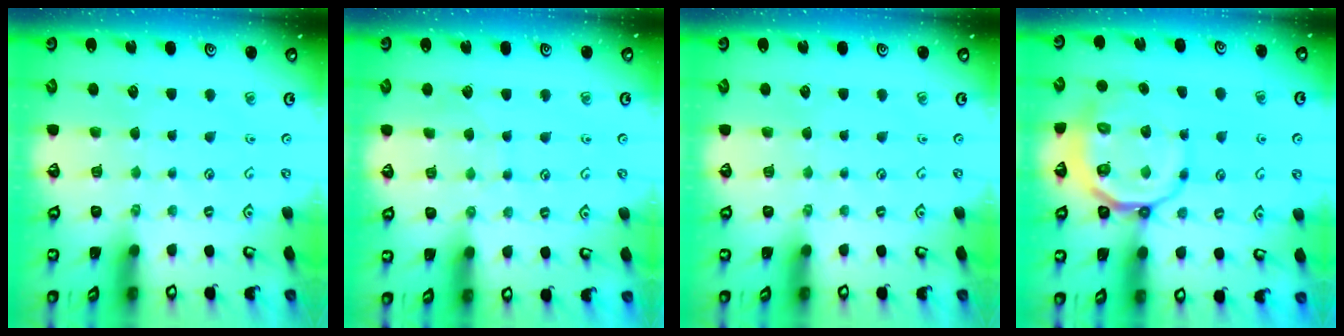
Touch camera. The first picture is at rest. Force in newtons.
{"total": 5.5, "press": 5.5, "slide": 0.5}
{"total": 0.0}
{"total": 11.0, "press": 10.6, "slide": 2.7}